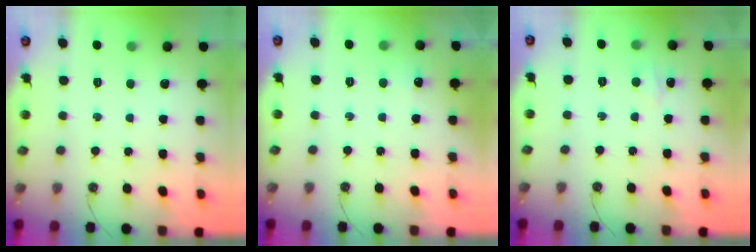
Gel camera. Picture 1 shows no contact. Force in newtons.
{"total": 4.1, "press": 4.0, "slide": 0.7}
{"total": 5.5, "press": 5.4, "slide": 0.8}